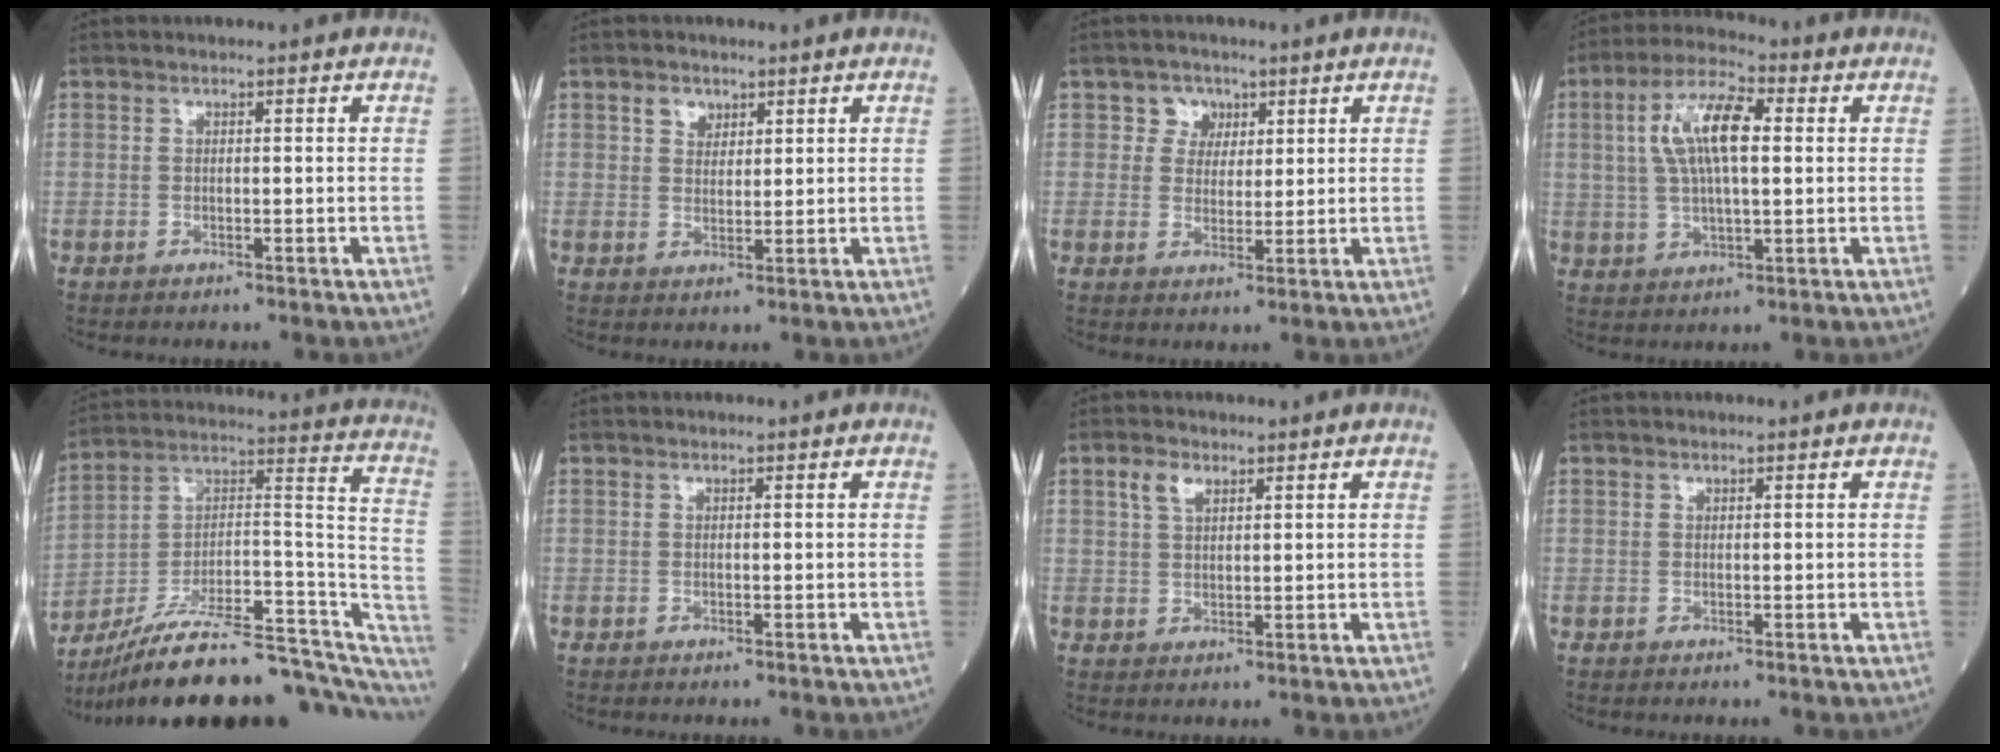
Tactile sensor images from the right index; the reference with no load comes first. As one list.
[{"total": 2.6, "force": [1.6, 1.8, 1.0], "torque": [-0.018, 0.003, 0.028]}, {"total": 3.6, "force": [1.7, 3.1, 0.4], "torque": [-0.002, 0.004, 0.026]}, {"total": 10.7, "force": [2.2, 3.4, 9.9], "torque": [-0.201, 0.021, 0.039]}, {"total": 27.3, "force": [-21.0, 6.8, 16.1], "torque": [-0.191, 0.039, -0.313]}, {"total": 0.0}, {"total": 2.9, "force": [1.7, 1.4, 1.9], "torque": [-0.042, 0.006, 0.036]}, {"total": 0.0}]